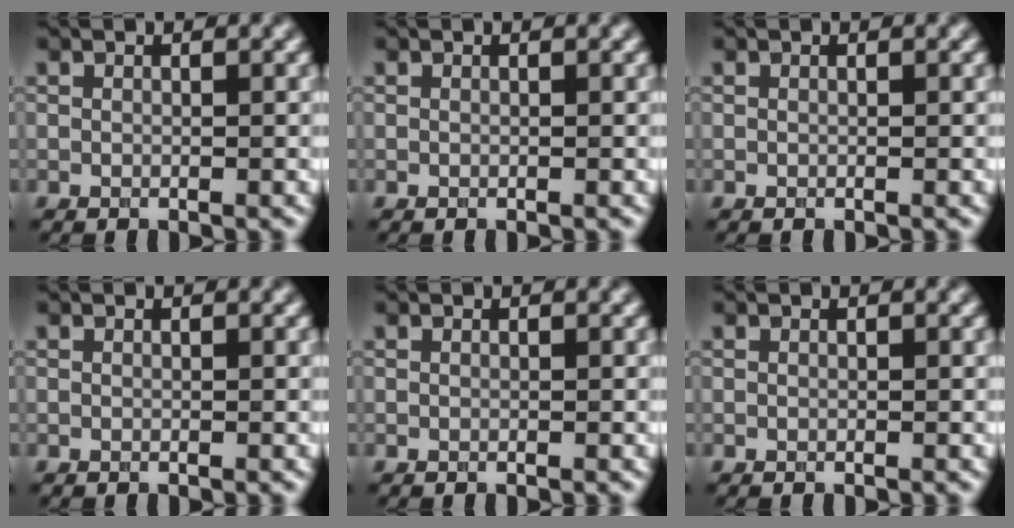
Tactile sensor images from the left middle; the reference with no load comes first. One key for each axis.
{"total": 0.0}
{"total": 0.0}
{"total": 0.0}
{"total": 0.0}
{"total": 0.0}